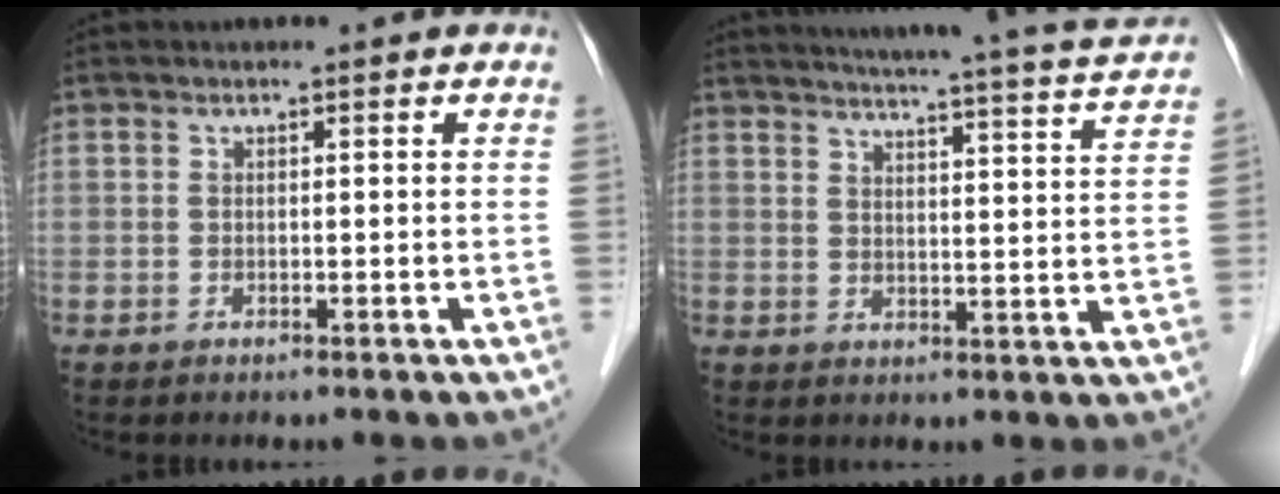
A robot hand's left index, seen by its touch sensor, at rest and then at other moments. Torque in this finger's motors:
{"motor_torque": [0.33, -0.36, 0.18, 0.10]}